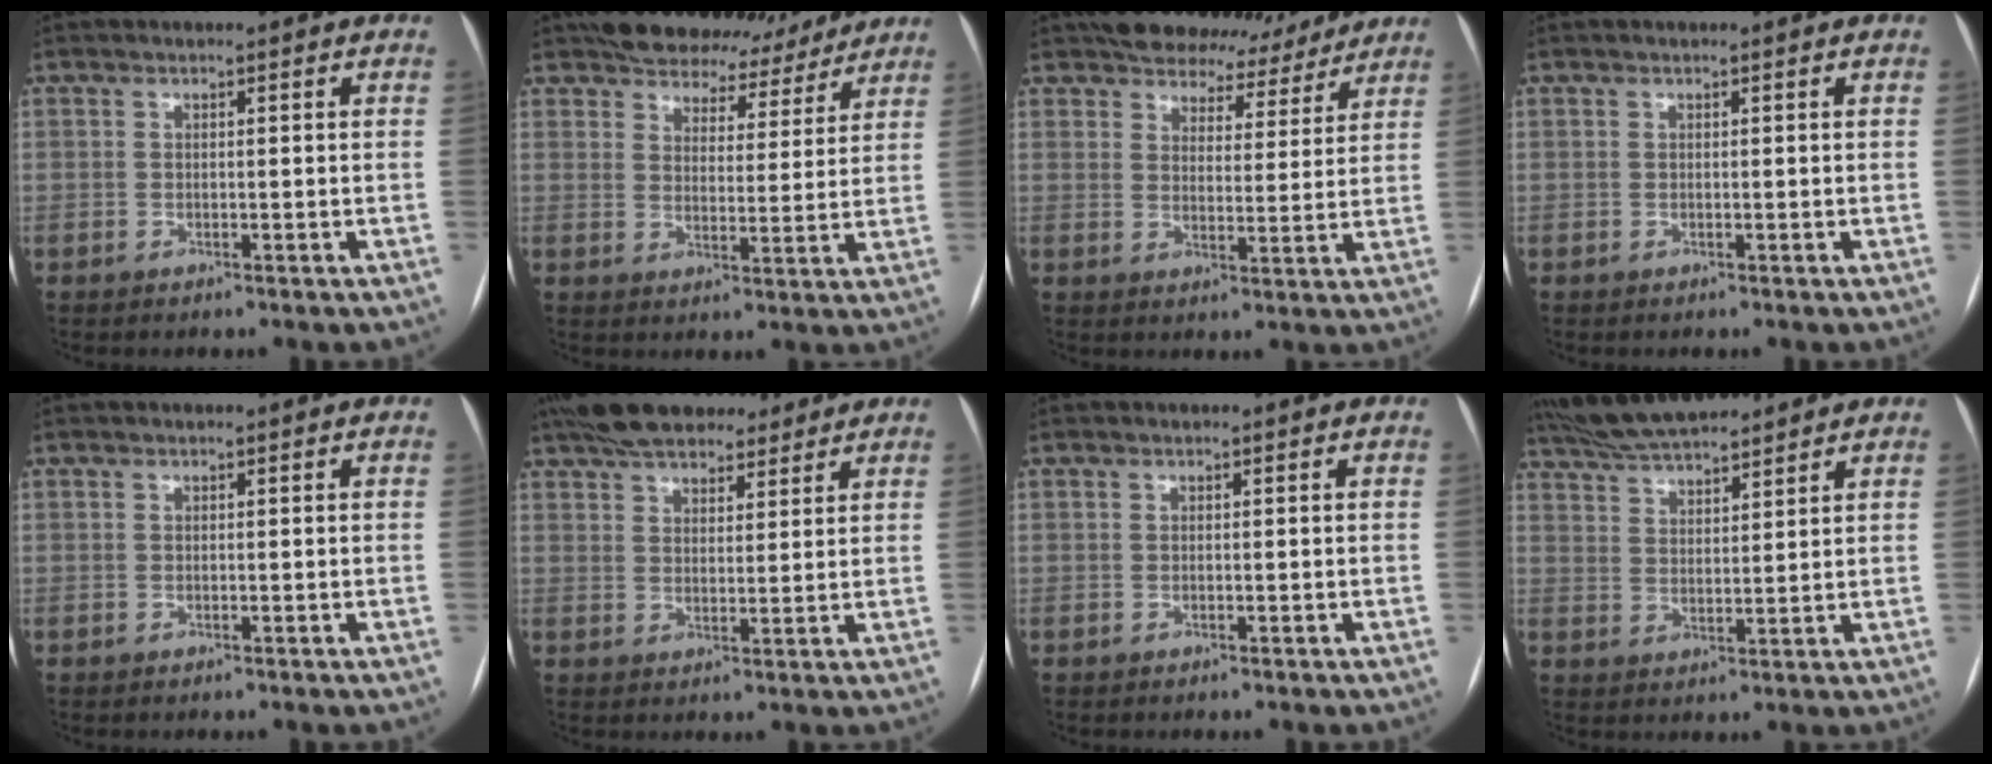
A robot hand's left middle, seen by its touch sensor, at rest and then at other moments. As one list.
[{"total": 14.7, "force": [13.1, 5.7, 3.5], "torque": [-0.036, 0.007, 0.168]}, {"total": 12.9, "force": [11.6, 4.9, 2.7], "torque": [-0.018, 0.005, 0.145]}, {"total": 0.0}, {"total": 0.0}, {"total": 13.7, "force": [11.2, 5.3, 6.0], "torque": [-0.102, 0.040, 0.171]}, {"total": 0.0}, {"total": 12.3, "force": [11.0, 2.2, 5.1], "torque": [-0.095, 0.026, 0.188]}]